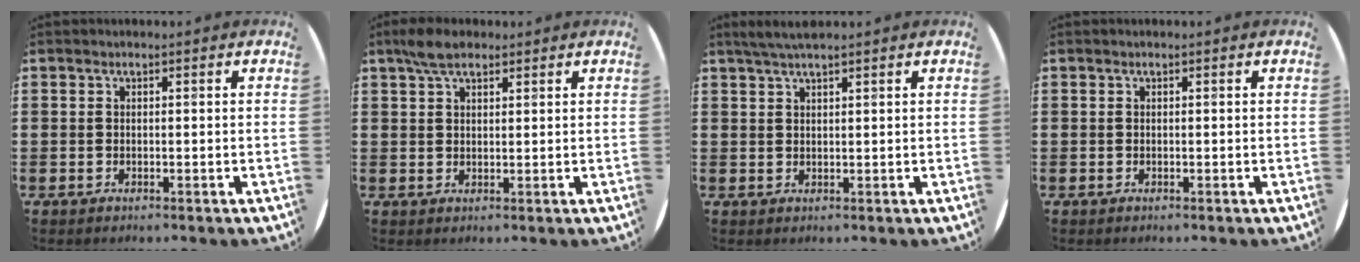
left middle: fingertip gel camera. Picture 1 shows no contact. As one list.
[{"total": 3.8, "force": [2.8, 1.5, 2.0], "torque": [-0.038, 0.005, 0.051]}, {"total": 2.3, "force": [2.0, 0.1, 1.2], "torque": [-0.026, 0.004, 0.036]}, {"total": 0.0}]